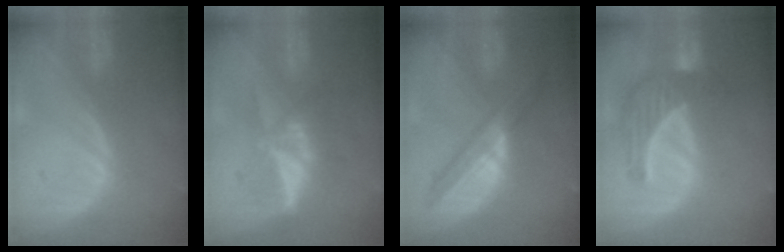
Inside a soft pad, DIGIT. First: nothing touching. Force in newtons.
{"total": 6.2, "press": 5.4, "slide": 3.0}
{"total": 5.8, "press": 5.6, "slide": 1.3}
{"total": 7.3, "press": 6.8, "slide": 2.5}